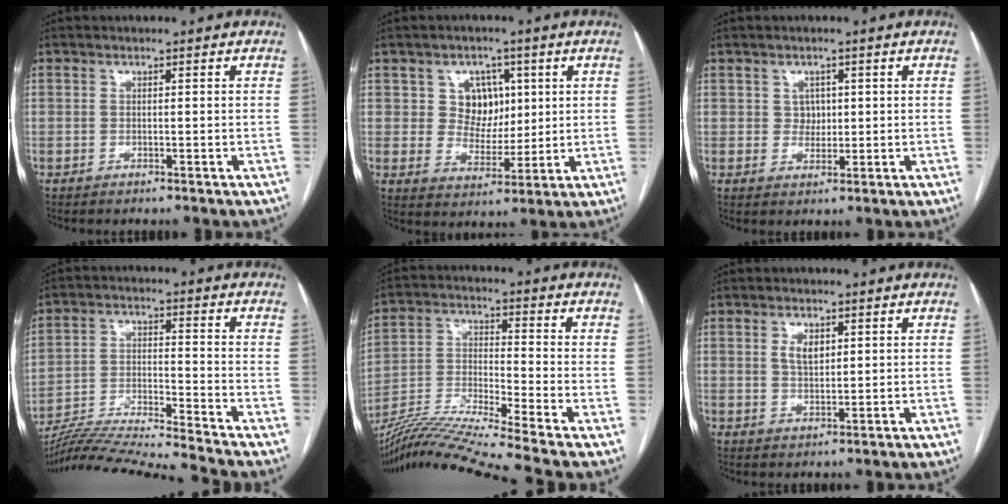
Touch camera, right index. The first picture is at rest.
{"total": 6.4, "force": [2.1, 5.4, 2.5], "torque": [-0.036, 0.011, 0.045]}
{"total": 2.4, "force": [0.6, 2.1, 1.1], "torque": [-0.012, -0.001, 0.011]}
{"total": 15.8, "force": [-14.8, -2.9, 4.9], "torque": [-0.071, -0.006, -0.248]}
{"total": 15.3, "force": [-13.1, -2.9, 7.4], "torque": [-0.146, -0.012, -0.236]}
{"total": 3.3, "force": [1.2, 1.7, 2.5], "torque": [-0.048, 0.001, 0.024]}